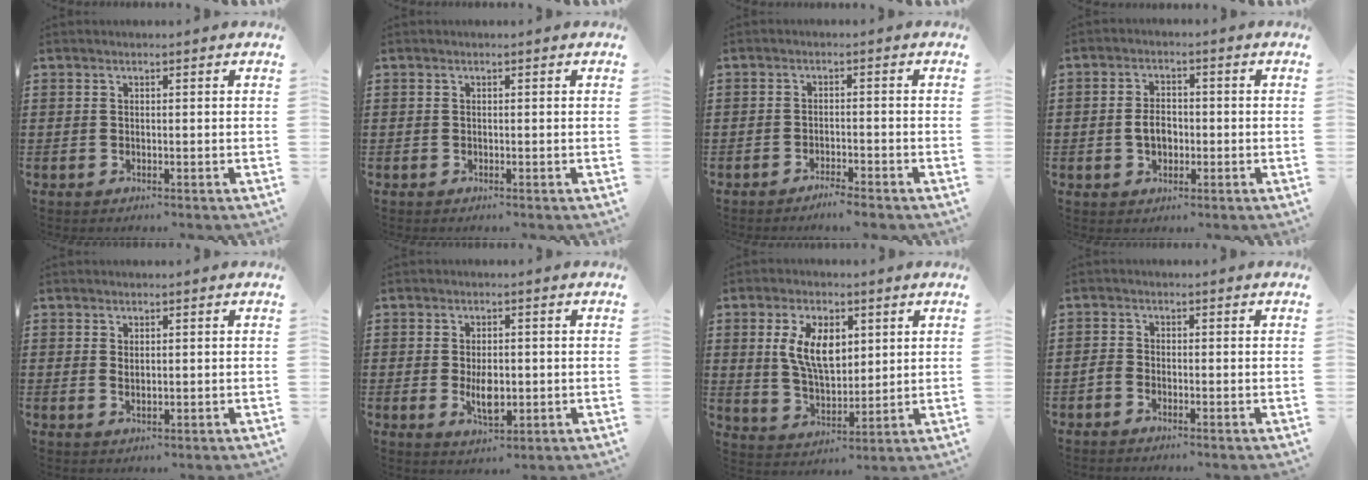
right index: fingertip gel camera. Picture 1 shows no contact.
{"total": 0.0}
{"total": 2.0, "force": [-1.9, -0.1, 0.7], "torque": [-0.012, 0.002, -0.037]}
{"total": 3.7, "force": [-0.6, 2.4, 2.7], "torque": [-0.046, 0.002, -0.015]}
{"total": 1.0, "force": [0.4, 0.5, 0.8], "torque": [-0.016, 0.005, 0.007]}
{"total": 4.8, "force": [-0.5, 2.3, 4.2], "torque": [-0.080, -0.005, -0.014]}
{"total": 8.6, "force": [2.6, 4.5, 6.8], "torque": [-0.142, 0.008, 0.043]}
{"total": 1.2, "force": [-0.6, 0.8, 0.7], "torque": [-0.023, -0.001, -0.014]}